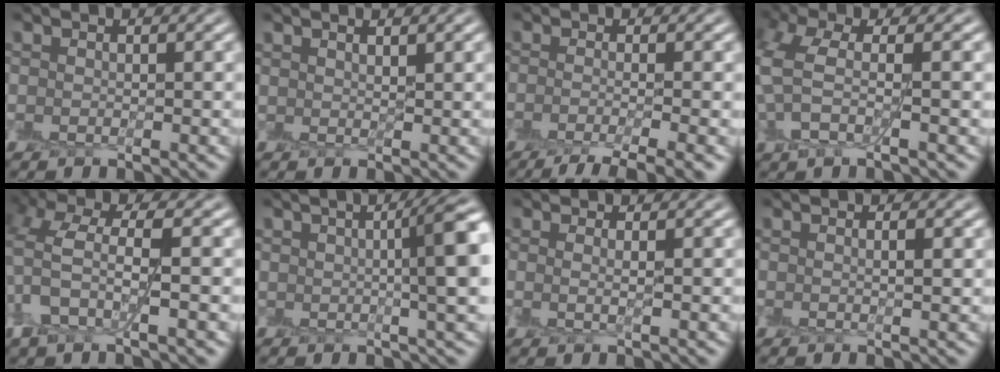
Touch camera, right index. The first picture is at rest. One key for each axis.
{"total": 0.9, "fx": 0.9, "fy": -0.2, "fz": -0.2, "tx": 0.007, "ty": 0.002, "tz": 0.018}
{"total": 5.7, "fx": -3.2, "fy": 1.5, "fz": 4.5, "tx": -0.048, "ty": -0.006, "tz": -0.054}
{"total": 4.8, "fx": 0.4, "fy": 1.9, "fz": 4.5, "tx": -0.104, "ty": 0.005, "tz": 0.002}
{"total": 5.0, "fx": 0.5, "fy": 2.0, "fz": 4.6, "tx": -0.098, "ty": 0.006, "tz": 0.006}
{"total": 4.6, "fx": 1.1, "fy": 1.0, "fz": 4.3, "tx": -0.039, "ty": 0.013, "tz": 0.018}
{"total": 1.0, "fx": 0.2, "fy": 0.0, "fz": 1.0, "tx": -0.020, "ty": -0.003, "tz": 0.003}
{"total": 1.2, "fx": 0.3, "fy": 0.1, "fz": 1.1, "tx": -0.012, "ty": 0.003, "tz": 0.004}